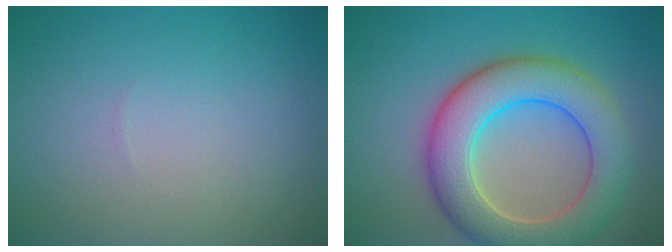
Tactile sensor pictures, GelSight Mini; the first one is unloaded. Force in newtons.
{"total": 8.5, "press": 8.5, "slide": 0.5}